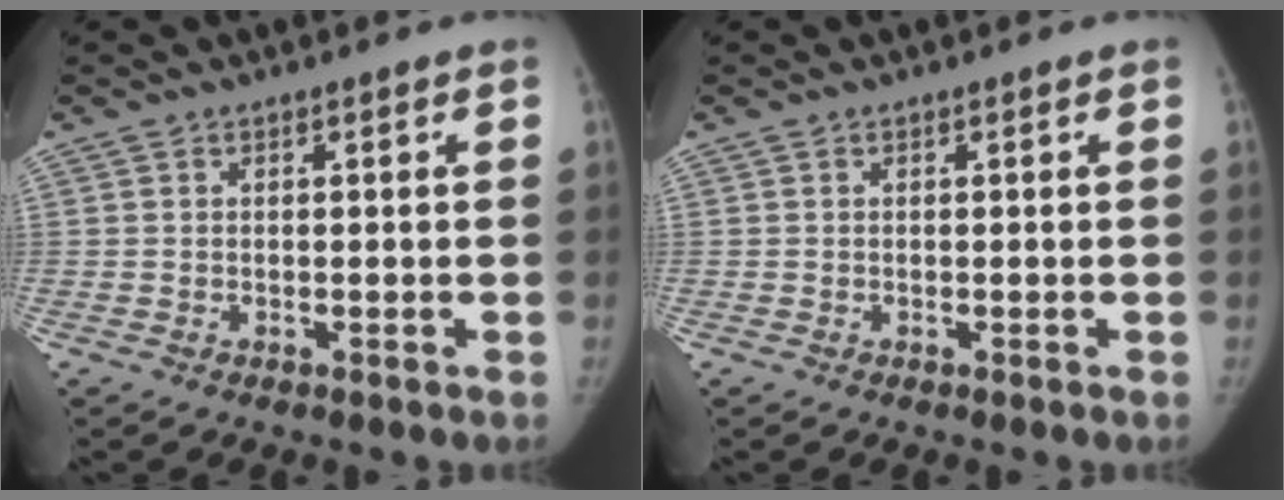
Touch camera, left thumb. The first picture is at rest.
{"total": 0.0}